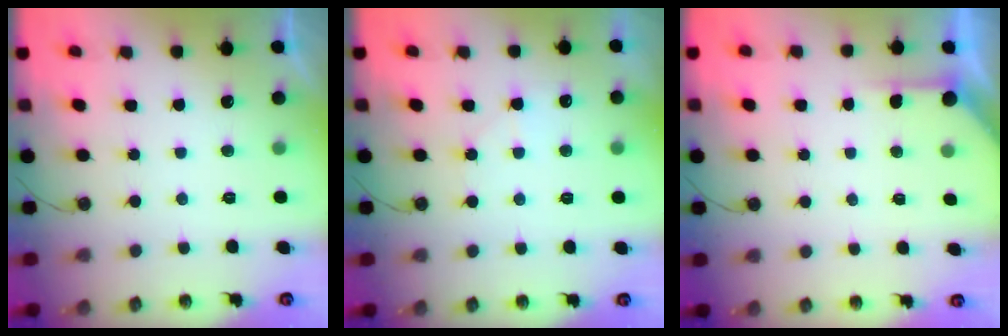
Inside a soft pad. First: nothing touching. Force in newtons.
{"total": 4.7, "press": 4.7, "slide": 0.6}
{"total": 2.4, "press": 2.4, "slide": 0.3}